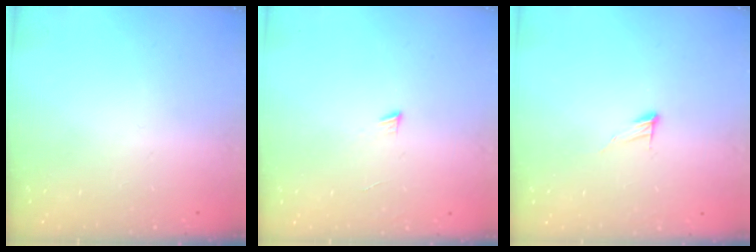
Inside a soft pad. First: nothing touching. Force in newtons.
{"total": 3.1, "press": 3.1, "slide": 0.4}
{"total": 5.2, "press": 5.1, "slide": 0.4}